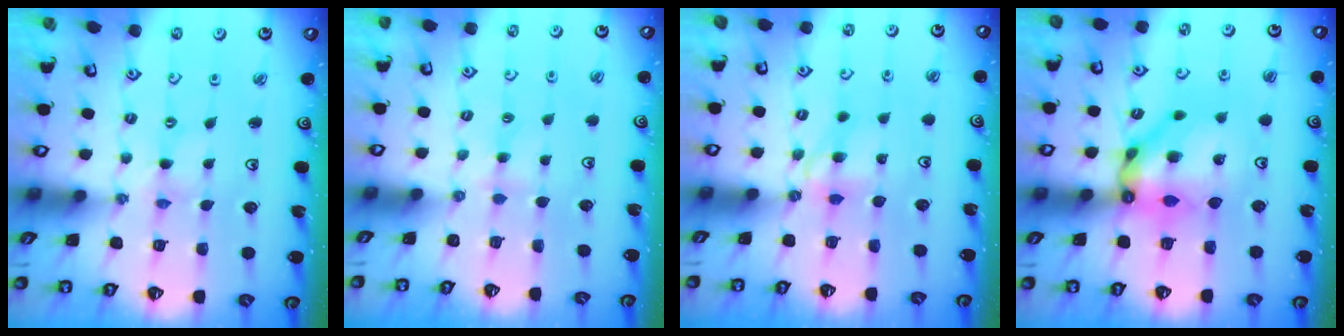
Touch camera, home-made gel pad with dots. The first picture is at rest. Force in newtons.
{"total": 2.1, "press": 2.1, "slide": 0.4}
{"total": 5.9, "press": 5.9, "slide": 0.4}
{"total": 12.9, "press": 12.8, "slide": 1.3}